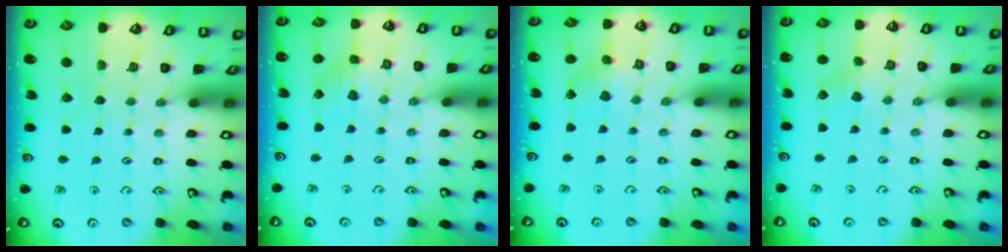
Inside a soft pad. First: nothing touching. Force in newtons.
{"total": 3.0, "press": 3.0, "slide": 0.2}
{"total": 3.1, "press": 3.1, "slide": 0.4}
{"total": 2.0, "press": 1.9, "slide": 0.3}